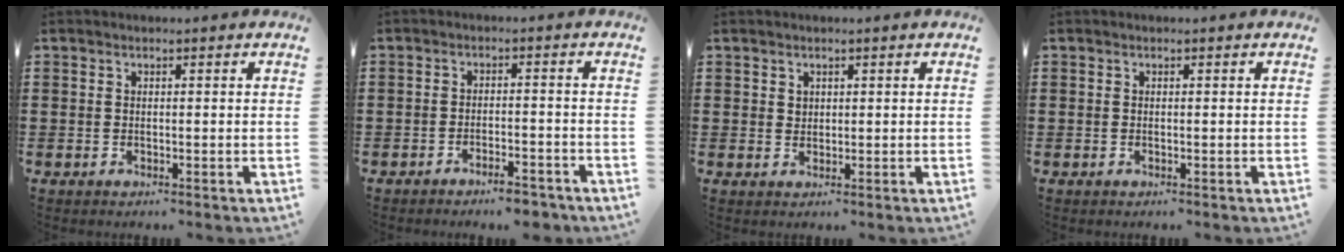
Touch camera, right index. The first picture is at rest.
{"total": 3.6, "force": [-3.4, 0.2, 1.3], "torque": [-0.022, 0.000, -0.065]}
{"total": 1.3, "force": [0.9, 0.9, 0.2], "torque": [-0.006, 0.003, 0.017]}
{"total": 0.0}